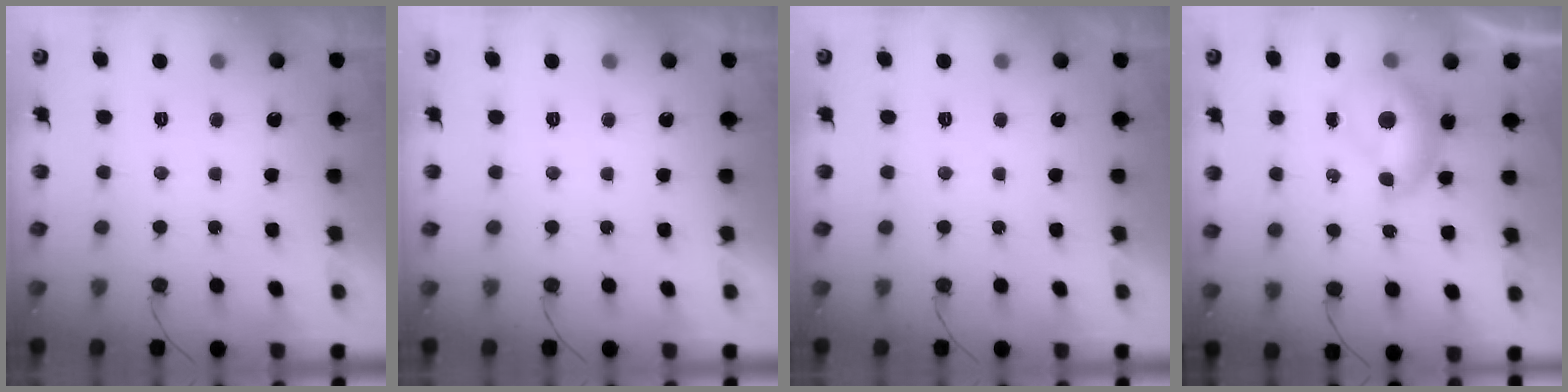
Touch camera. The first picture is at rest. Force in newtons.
{"total": 0.0}
{"total": 0.0}
{"total": 7.3, "press": 7.3, "slide": 0.5}